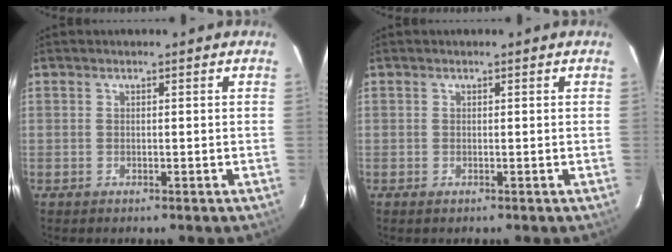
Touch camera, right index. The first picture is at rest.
{"total": 0.0}